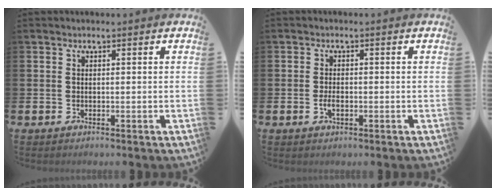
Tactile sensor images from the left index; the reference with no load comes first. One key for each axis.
{"total": 1.8, "fx": -0.5, "fy": 0.9, "fz": 1.5, "tx": -0.034, "ty": 0.003, "tz": -0.009}